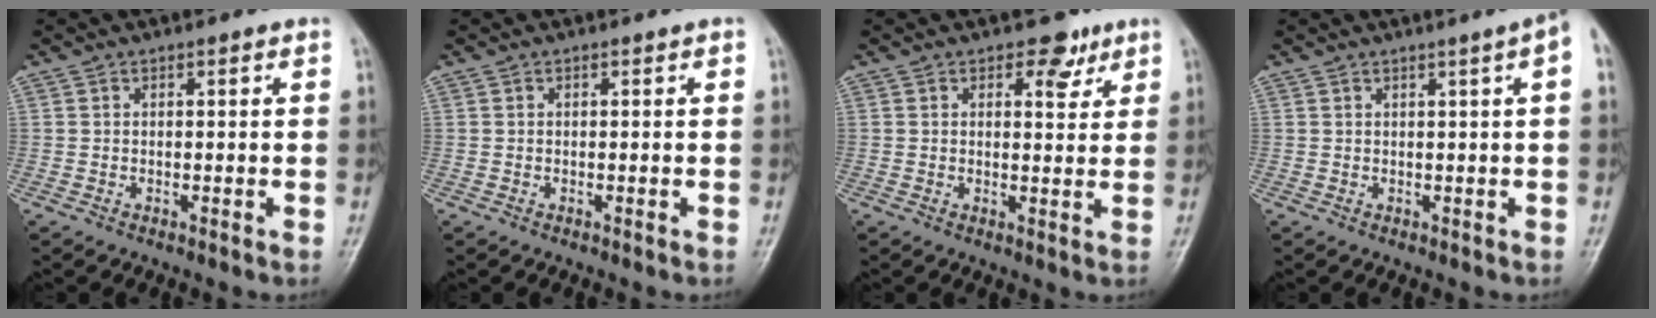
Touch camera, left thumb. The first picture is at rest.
{"total": 0.0}
{"total": 4.5, "force": [2.7, 2.7, 2.5], "torque": [-0.003, -0.012, 0.034]}
{"total": 3.5, "force": [1.1, -0.5, 3.2], "torque": [-0.043, 0.005, 0.016]}